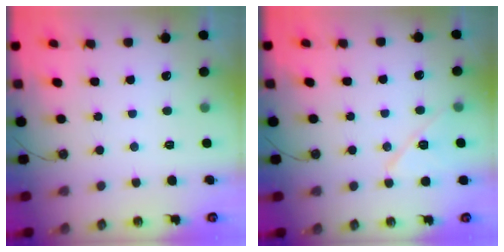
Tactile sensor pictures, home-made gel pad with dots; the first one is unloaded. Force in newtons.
{"total": 10.2, "press": 10.2, "slide": 0.9}